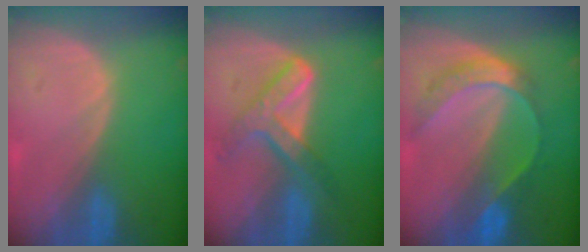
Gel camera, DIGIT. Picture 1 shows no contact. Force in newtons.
{"total": 7.2, "press": 6.0, "slide": 3.8}
{"total": 7.6, "press": 6.4, "slide": 4.2}